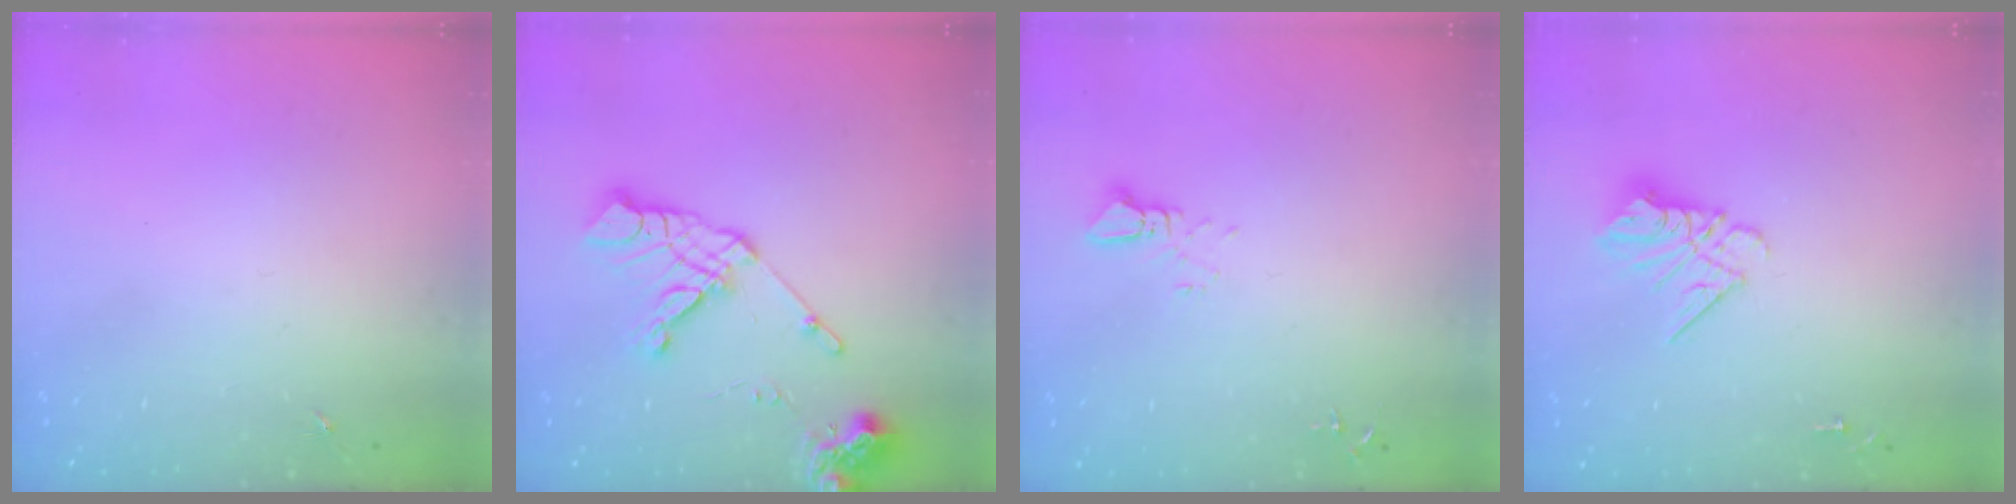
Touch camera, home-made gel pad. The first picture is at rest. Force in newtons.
{"total": 14.4, "press": 14.3, "slide": 1.9}
{"total": 2.5, "press": 2.5, "slide": 0.1}
{"total": 10.7, "press": 10.7, "slide": 1.0}